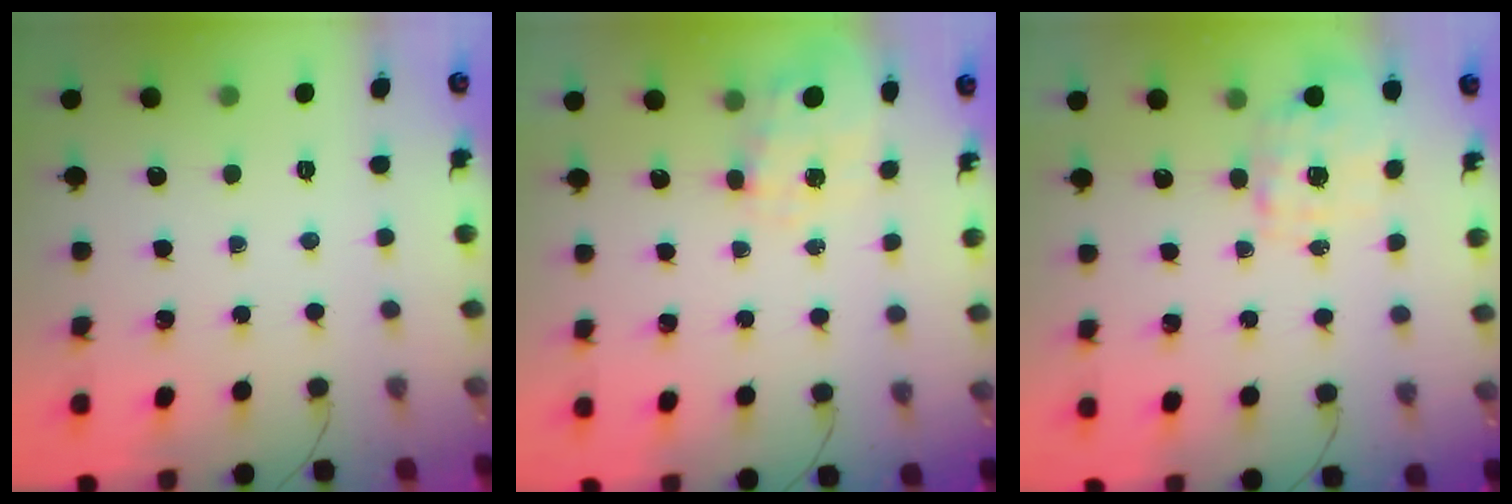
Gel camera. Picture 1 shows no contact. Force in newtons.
{"total": 7.1, "press": 7.0, "slide": 0.8}
{"total": 1.7, "press": 1.6, "slide": 0.5}